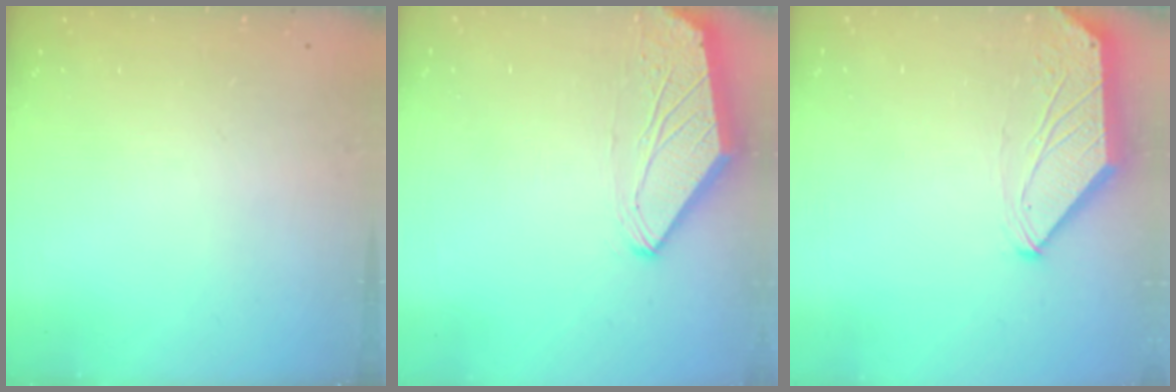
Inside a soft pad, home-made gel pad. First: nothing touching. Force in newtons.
{"total": 0.0}
{"total": 0.0}